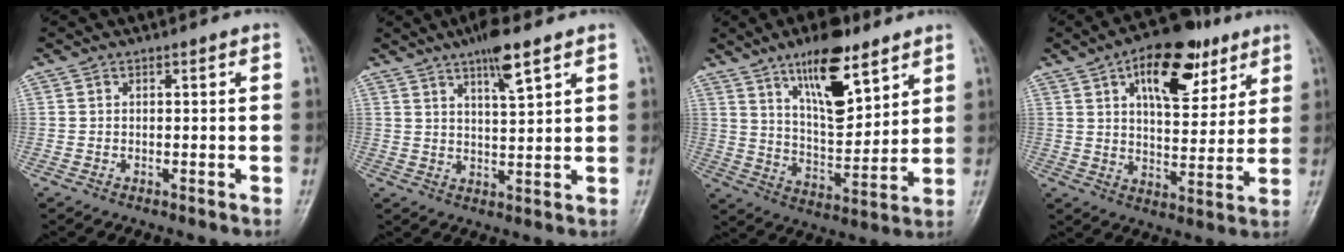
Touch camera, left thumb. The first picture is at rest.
{"total": 6.9, "force": [4.3, 1.2, 5.2], "torque": [-0.086, -0.023, 0.074]}
{"total": 14.7, "force": [8.9, 5.6, 10.4], "torque": [-0.140, -0.054, 0.152]}
{"total": 16.1, "force": [8.0, 8.0, 11.5], "torque": [-0.130, -0.021, 0.122]}